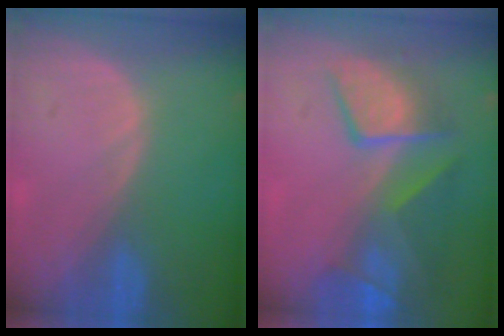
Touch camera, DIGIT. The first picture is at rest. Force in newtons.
{"total": 10.0, "press": 8.6, "slide": 5.1}